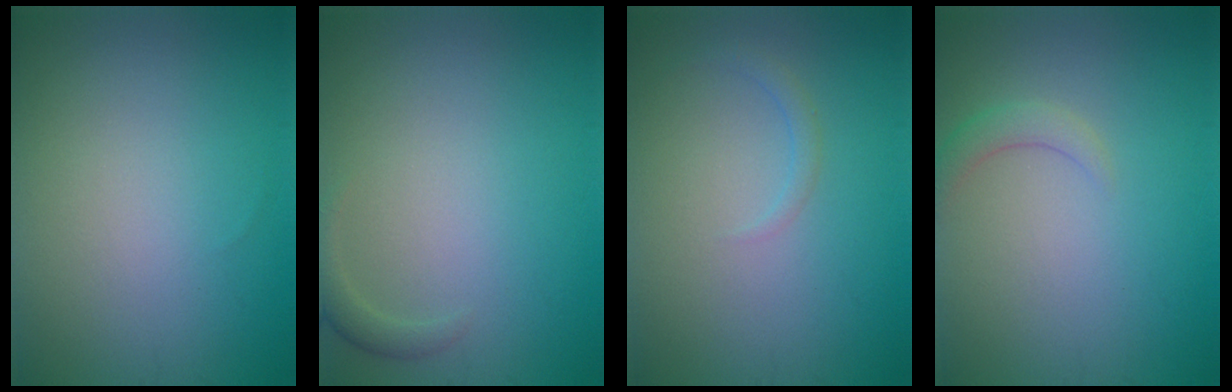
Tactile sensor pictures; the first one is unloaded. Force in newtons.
{"total": 1.2, "press": 1.2, "slide": 0.1}
{"total": 1.0, "press": 1.0, "slide": 0.1}
{"total": 1.5, "press": 1.5, "slide": 0.2}